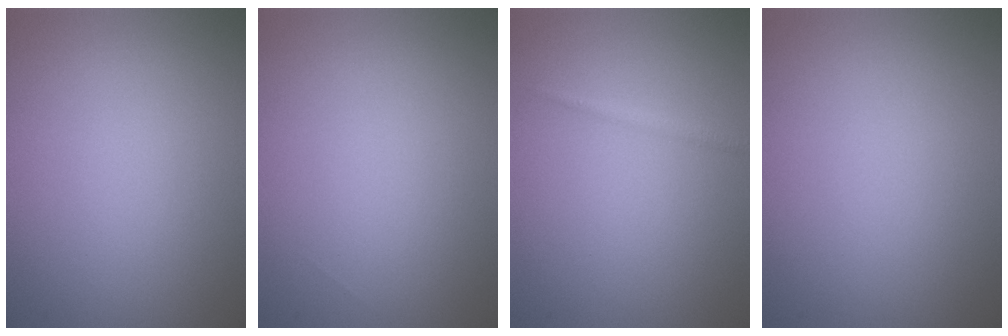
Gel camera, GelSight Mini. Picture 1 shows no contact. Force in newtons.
{"total": 0.0}
{"total": 0.7, "press": 0.7, "slide": 0.0}
{"total": 0.0}